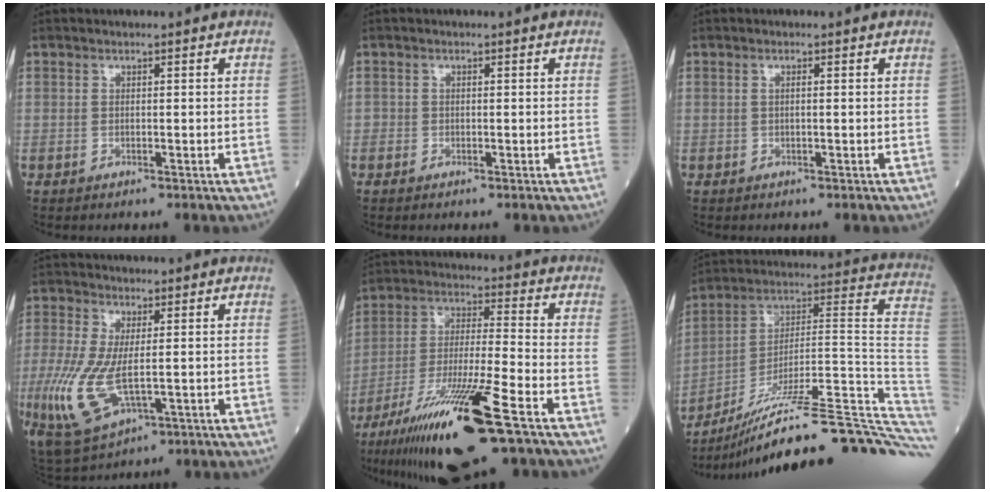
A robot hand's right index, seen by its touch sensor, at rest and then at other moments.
{"total": 0.7, "force": [0.0, 0.6, 0.3], "torque": [-0.004, 0.000, -0.002]}
{"total": 0.9, "force": [0.3, 0.1, 0.9], "torque": [-0.022, 0.001, 0.004]}
{"total": 11.0, "force": [-2.2, 4.5, 9.8], "torque": [-0.221, -0.026, -0.030]}
{"total": 19.5, "force": [-11.2, 1.4, 15.8], "torque": [-0.294, -0.048, -0.201]}
{"total": 30.3, "force": [-23.0, 1.8, 19.7], "torque": [-0.180, 0.030, -0.342]}